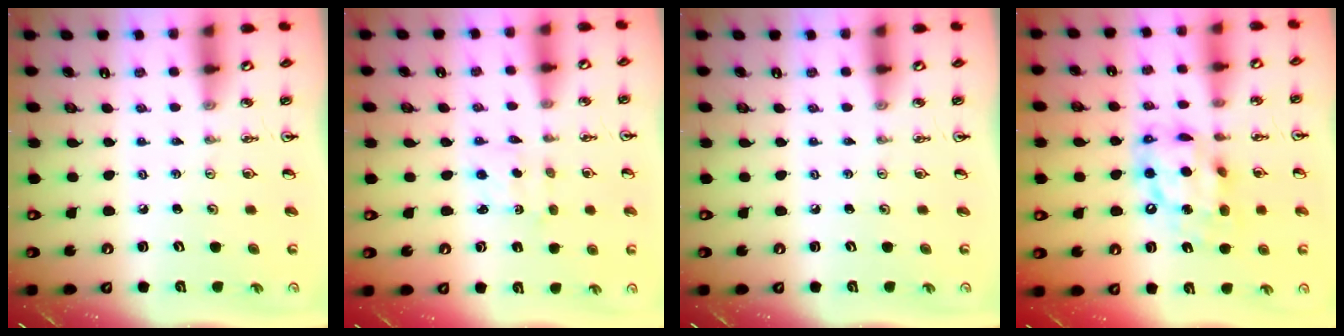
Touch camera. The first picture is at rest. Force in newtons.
{"total": 1.5, "press": 1.3, "slide": 0.7}
{"total": 0.0}
{"total": 13.0, "press": 13.0, "slide": 1.4}